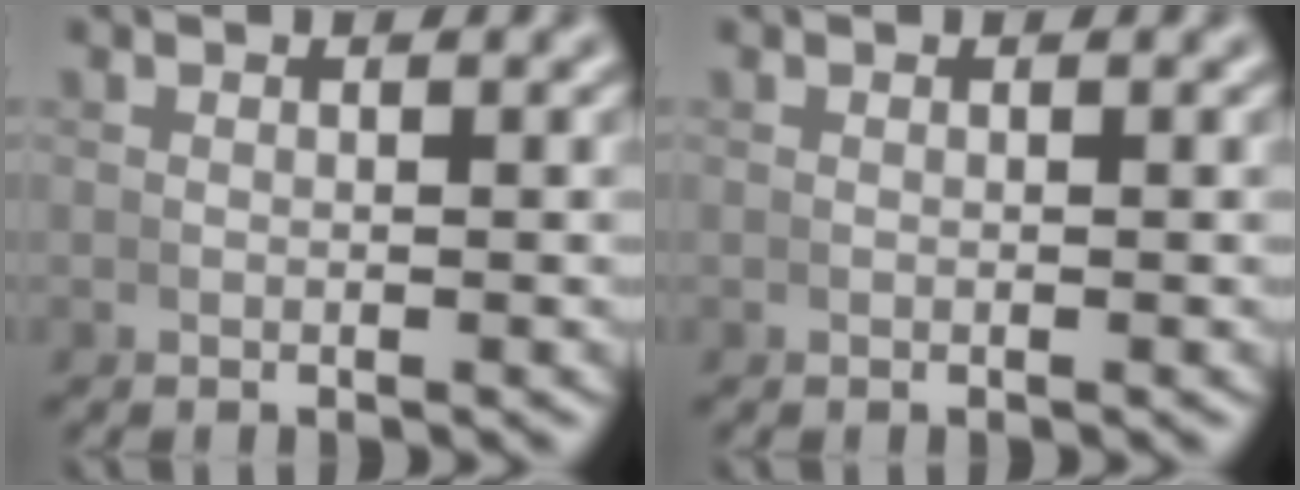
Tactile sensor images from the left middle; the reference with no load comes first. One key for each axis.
{"total": 0.0}